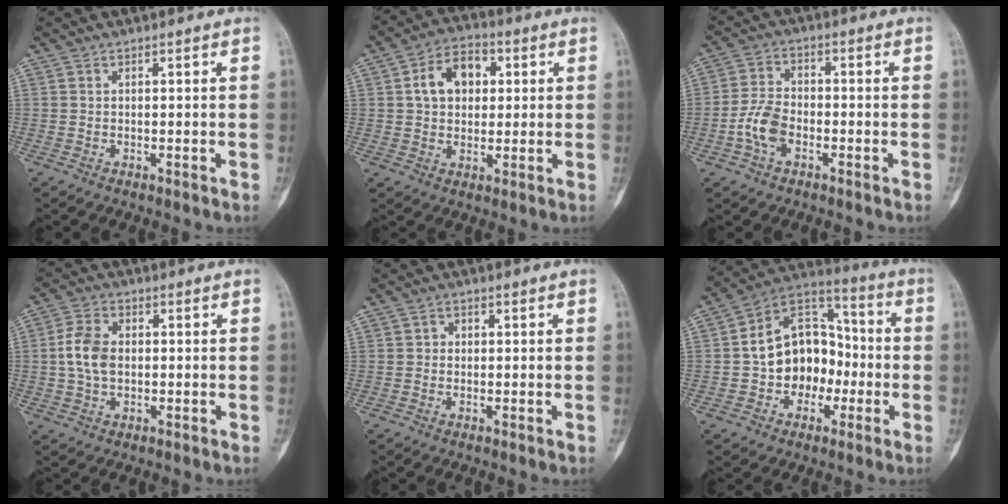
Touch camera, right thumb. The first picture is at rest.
{"total": 9.7, "force": [2.1, 6.9, 6.5], "torque": [-0.083, 0.011, 0.029]}
{"total": 6.7, "force": [-2.4, 4.1, 4.7], "torque": [-0.093, 0.021, -0.051]}
{"total": 7.0, "force": [0.2, 4.7, 5.2], "torque": [-0.102, 0.011, 0.002]}
{"total": 1.4, "force": [0.1, 1.3, 0.6], "torque": [-0.001, 0.004, -0.001]}
{"total": 15.4, "force": [-2.4, 11.7, 9.7], "torque": [-0.104, 0.047, -0.048]}